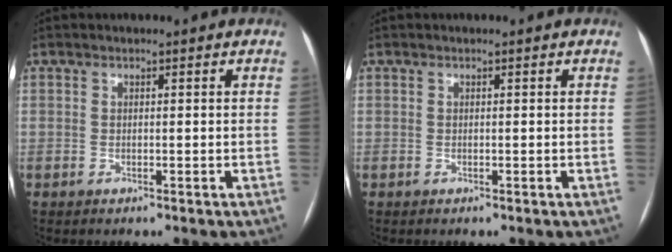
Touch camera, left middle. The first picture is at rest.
{"total": 0.0}